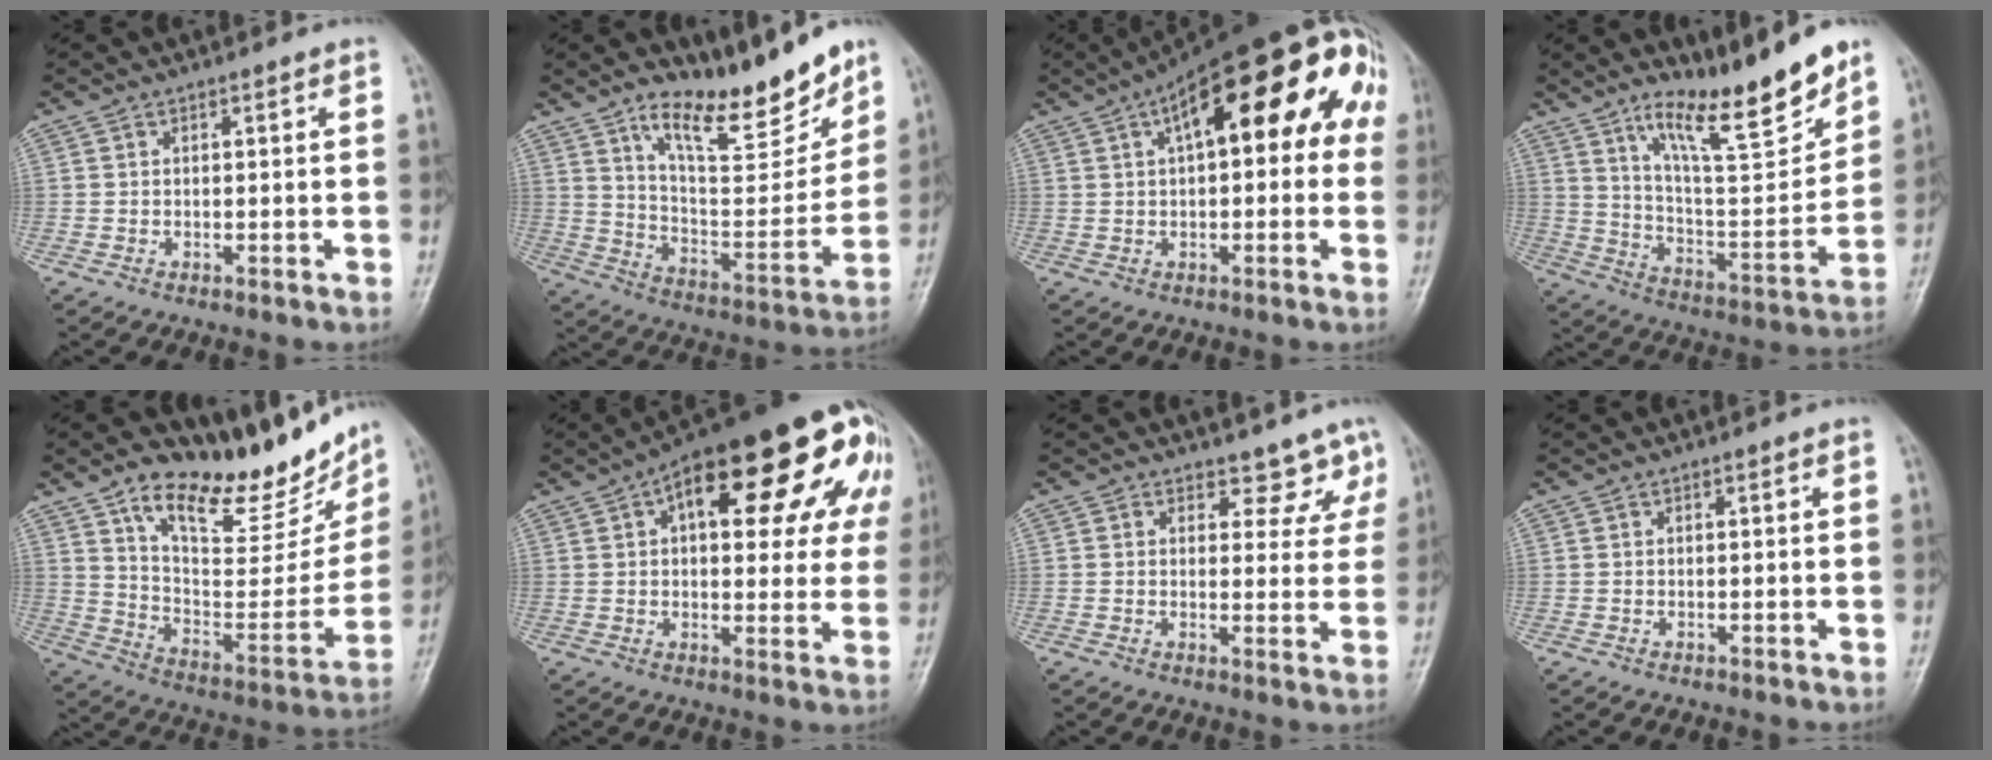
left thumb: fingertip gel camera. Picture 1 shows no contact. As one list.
[{"total": 16.8, "force": [12.5, 5.0, 10.0], "torque": [-0.113, -0.088, 0.216]}, {"total": 20.9, "force": [6.3, 8.8, 17.9], "torque": [-0.236, 0.053, 0.080]}, {"total": 18.0, "force": [12.9, 3.4, 12.1], "torque": [-0.159, -0.087, 0.224]}, {"total": 20.6, "force": [15.9, 7.2, 10.9], "torque": [-0.103, -0.088, 0.262]}, {"total": 24.9, "force": [9.4, 10.4, 20.6], "torque": [-0.256, 0.018, 0.116]}, {"total": 4.2, "force": [3.0, 2.7, 1.3], "torque": [0.022, -0.017, 0.035]}, {"total": 0.0}]